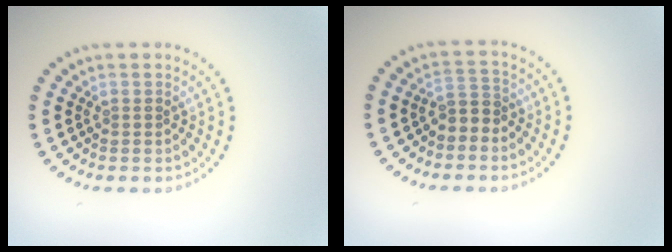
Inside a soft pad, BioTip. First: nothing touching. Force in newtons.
{"total": 1.8, "press": 1.5, "slide": 1.0}